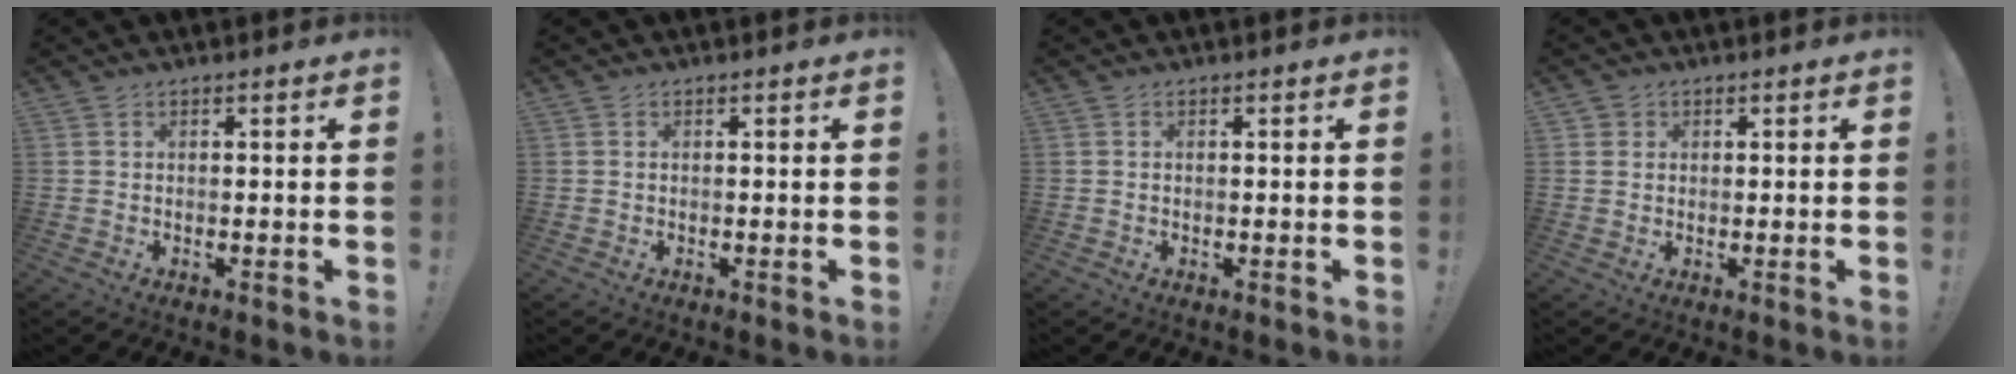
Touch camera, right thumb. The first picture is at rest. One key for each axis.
{"total": 0.0}
{"total": 0.0}
{"total": 1.8, "fx": 0.5, "fy": 1.7, "fz": 0.3, "tx": -0.005, "ty": 0.003, "tz": 0.009}